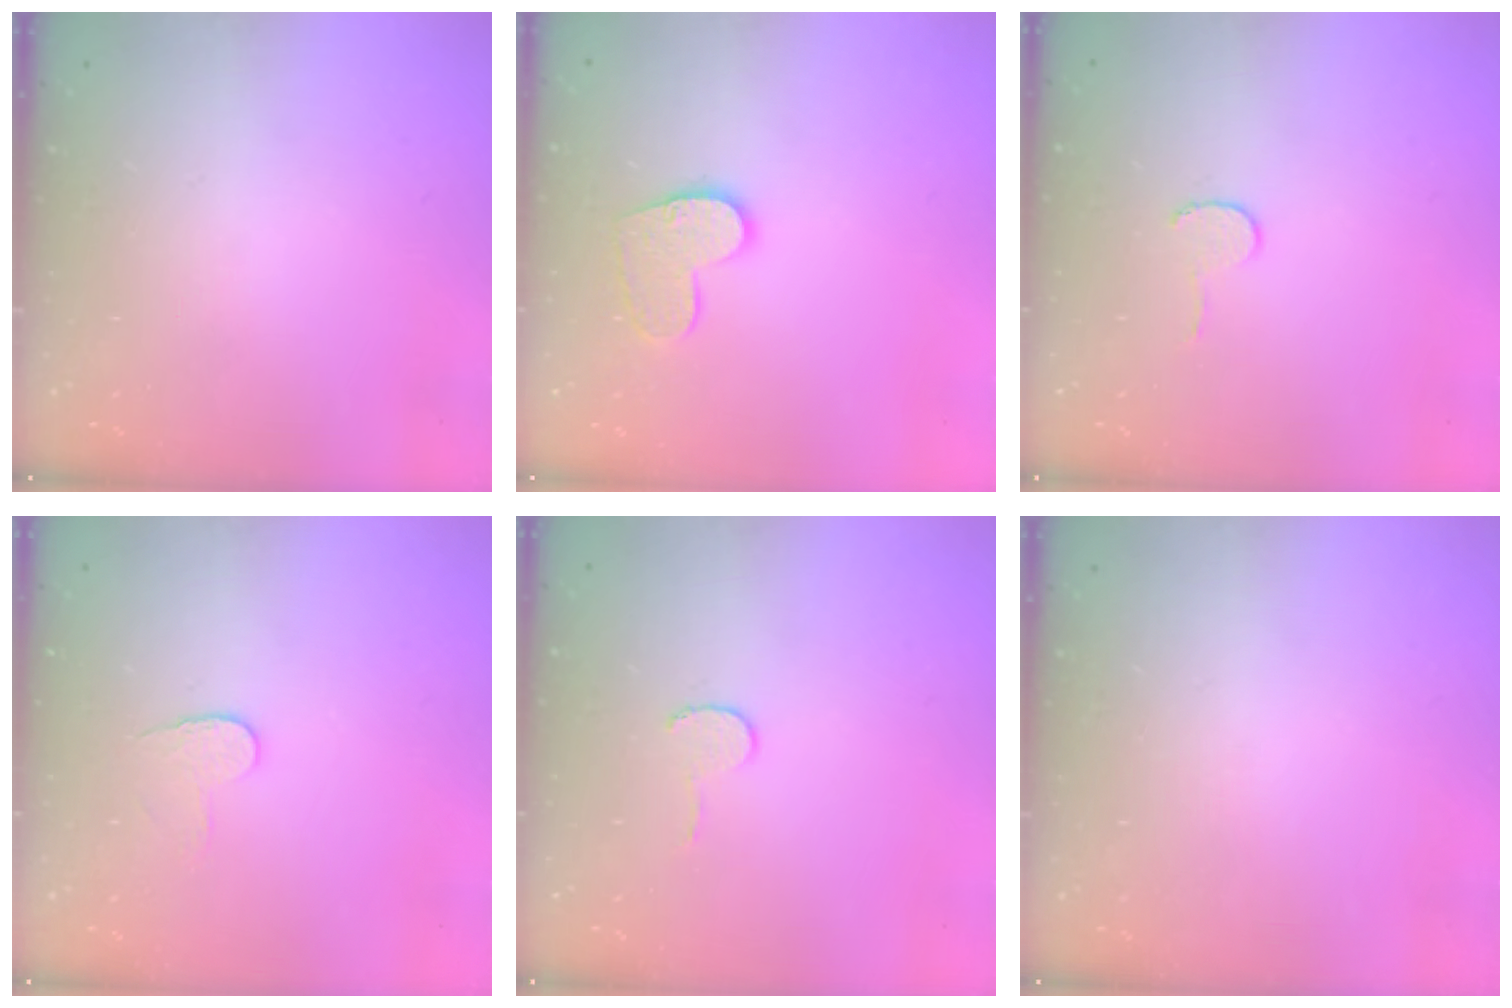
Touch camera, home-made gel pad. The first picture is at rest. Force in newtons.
{"total": 10.4, "press": 10.4, "slide": 0.7}
{"total": 3.9, "press": 3.9, "slide": 0.3}
{"total": 3.7, "press": 3.7, "slide": 0.3}
{"total": 3.9, "press": 3.9, "slide": 0.3}
{"total": 0.0}